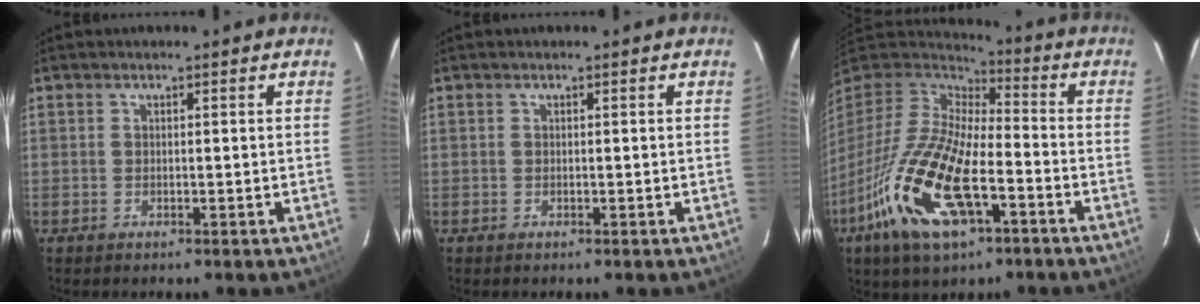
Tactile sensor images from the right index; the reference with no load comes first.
{"total": 0.0}
{"total": 21.4, "force": [-9.2, 8.8, 17.2], "torque": [-0.358, -0.042, -0.175]}